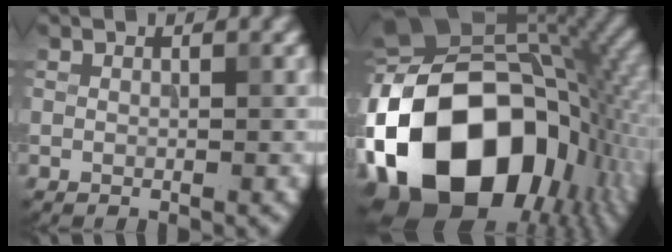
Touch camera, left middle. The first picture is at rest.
{"total": 21.2, "force": [-5.1, 14.7, 14.4], "torque": [-0.291, -0.001, -0.095]}